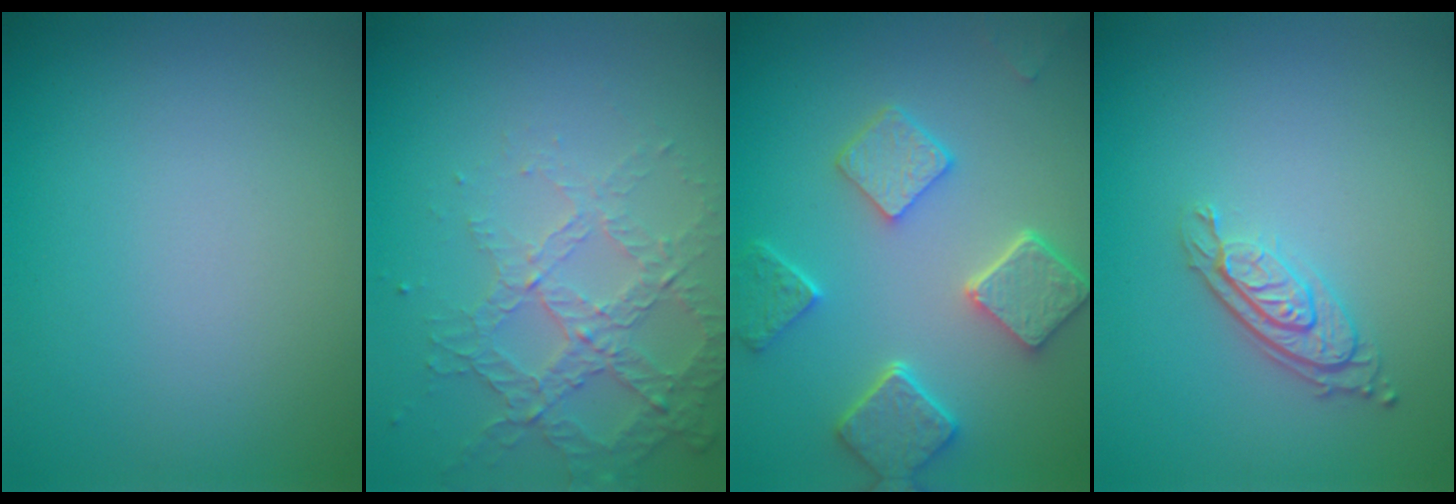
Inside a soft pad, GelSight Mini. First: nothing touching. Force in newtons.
{"total": 4.3, "press": 3.0, "slide": 3.0}
{"total": 5.7, "press": 4.5, "slide": 3.5}
{"total": 3.0, "press": 2.1, "slide": 2.1}